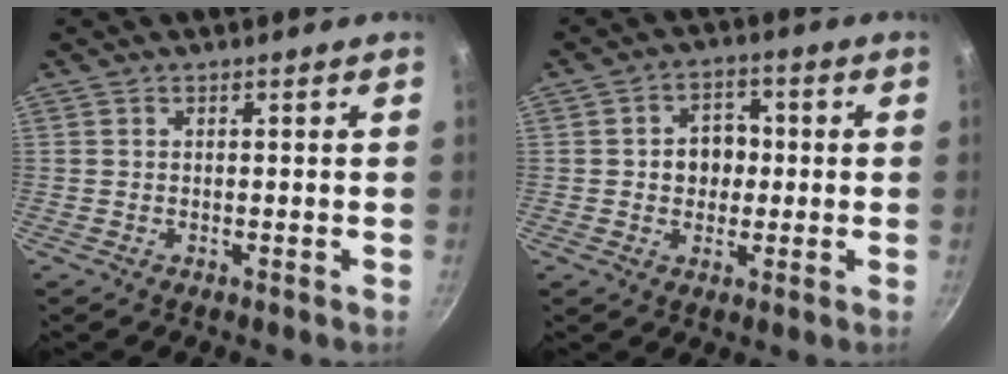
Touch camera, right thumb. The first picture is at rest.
{"total": 6.7, "force": [0.1, 5.5, 3.8], "torque": [-0.021, 0.009, -0.004]}